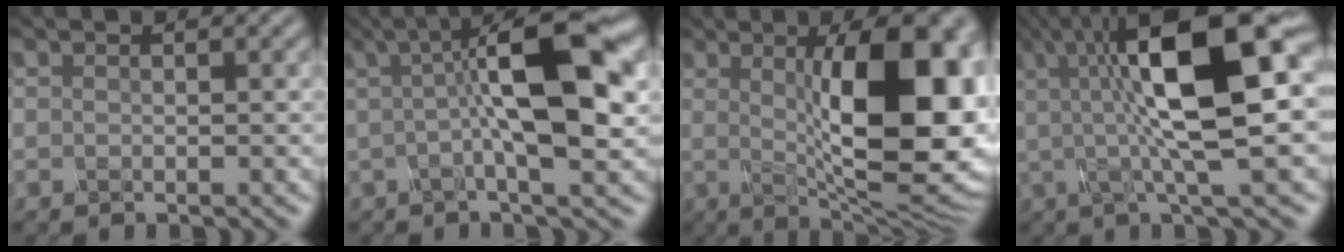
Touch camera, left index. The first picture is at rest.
{"total": 10.9, "force": [1.7, 2.7, 10.4], "torque": [-0.154, 0.020, 0.022]}
{"total": 12.9, "force": [0.6, 3.7, 12.3], "torque": [-0.157, 0.001, 0.011]}
{"total": 13.0, "force": [2.4, 3.5, 12.3], "torque": [-0.193, 0.014, 0.038]}